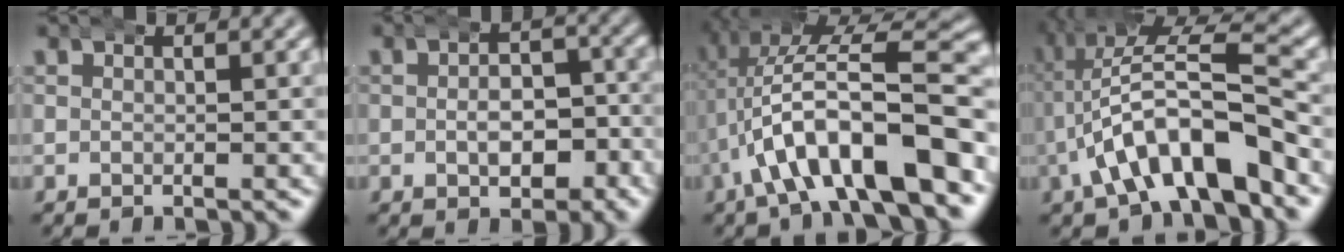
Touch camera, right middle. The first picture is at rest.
{"total": 5.2, "force": [-1.7, 3.4, 3.7], "torque": [-0.030, 0.002, -0.030]}
{"total": 12.1, "force": [-1.7, 5.3, 10.7], "torque": [-0.172, 0.006, -0.022]}
{"total": 8.5, "force": [-1.0, 3.7, 7.6], "torque": [-0.129, 0.007, -0.016]}